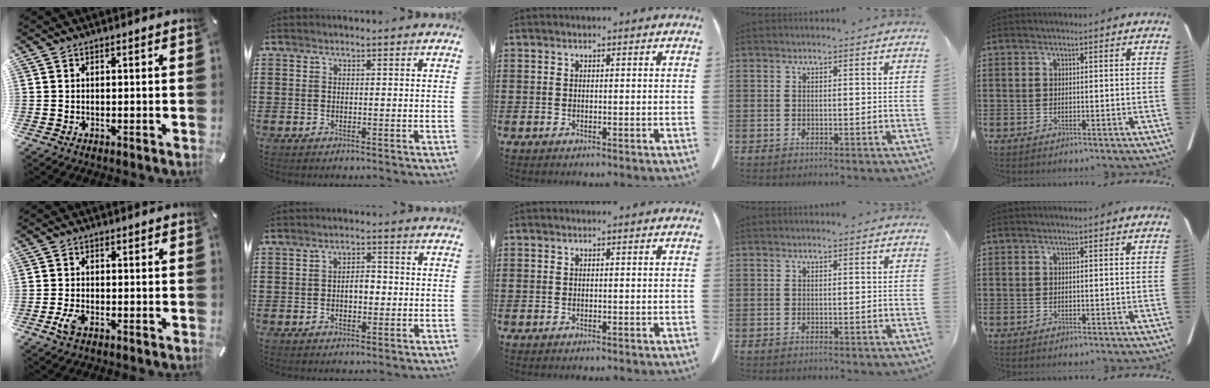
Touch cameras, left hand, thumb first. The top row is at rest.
{"thumb": {"total": 3.4, "force": [-1.4, 2.0, 2.3], "torque": [-0.059, -0.001, -0.029]}, "index": {"total": 3.2, "force": [-0.3, 1.6, 2.8], "torque": [-0.046, 0.003, -0.011]}}